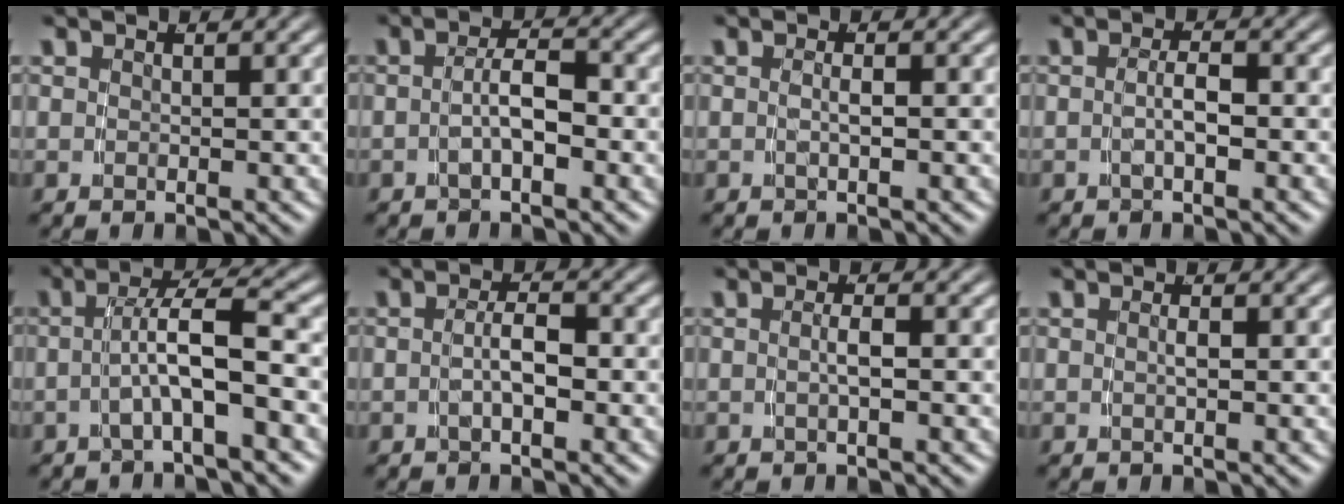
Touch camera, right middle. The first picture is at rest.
{"total": 2.8, "force": [-1.7, 0.3, 2.2], "torque": [-0.032, 0.003, -0.027]}
{"total": 1.1, "force": [-0.5, -0.6, 0.8], "torque": [-0.015, -0.002, -0.005]}
{"total": 1.9, "force": [-0.9, 0.0, 1.6], "torque": [-0.026, -0.001, -0.012]}
{"total": 4.1, "force": [-1.4, 0.5, 3.9], "torque": [-0.061, 0.010, -0.026]}
{"total": 2.3, "force": [-1.1, 0.2, 1.9], "torque": [-0.029, -0.001, -0.016]}
{"total": 1.4, "force": [-0.6, -0.5, 1.2], "torque": [-0.022, -0.003, -0.006]}
{"total": 0.7, "force": [-0.4, -0.4, 0.5], "torque": [-0.012, -0.004, -0.003]}